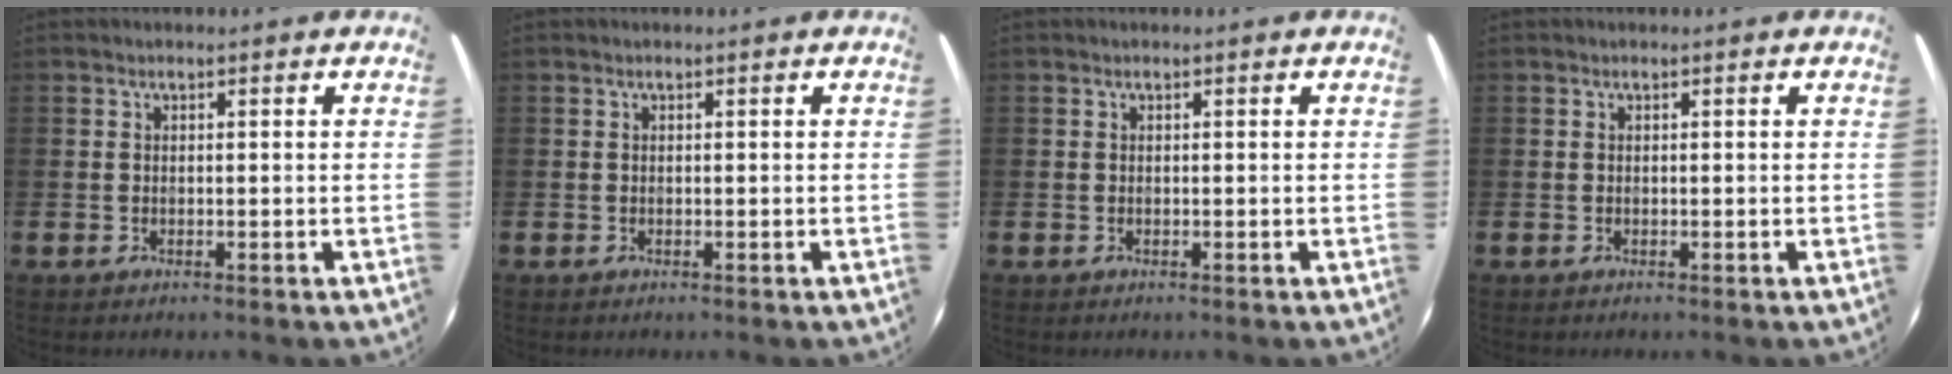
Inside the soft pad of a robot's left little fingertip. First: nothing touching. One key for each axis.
{"total": 0.0}
{"total": 0.0}
{"total": 0.0}